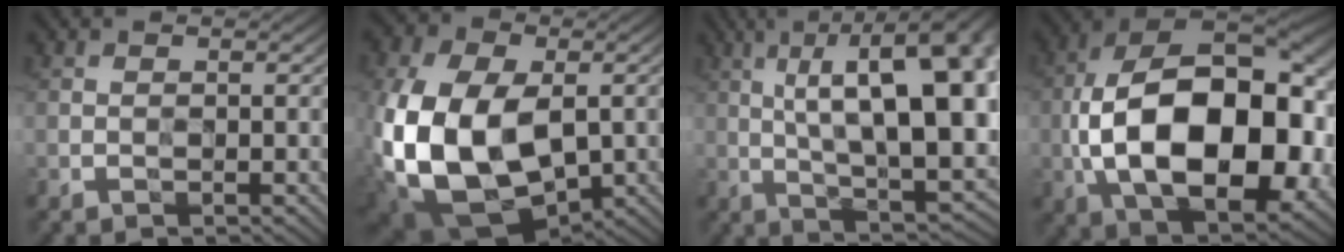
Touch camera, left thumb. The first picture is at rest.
{"total": 18.1, "force": [-2.8, 12.1, 13.1], "torque": [-0.299, -0.045, -0.030]}
{"total": 21.3, "force": [4.4, 8.5, 19.0], "torque": [-0.265, 0.047, 0.073]}
{"total": 21.1, "force": [-2.4, 12.0, 17.2], "torque": [-0.318, -0.018, -0.031]}